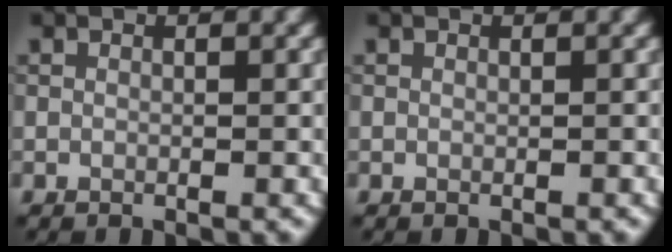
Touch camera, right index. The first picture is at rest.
{"total": 0.0}